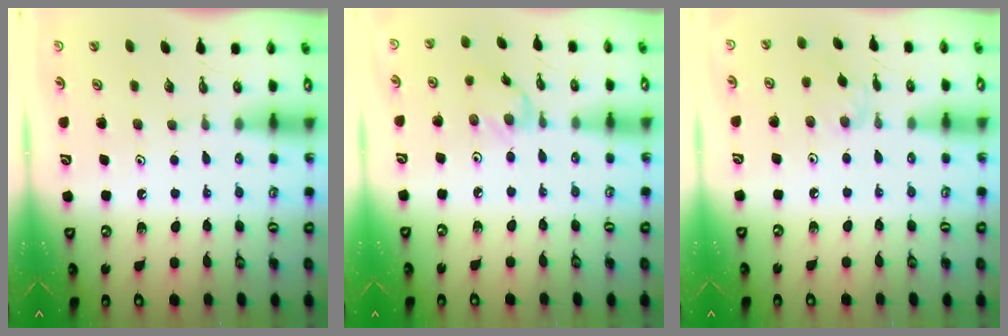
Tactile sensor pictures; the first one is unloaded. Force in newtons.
{"total": 1.0, "press": 1.0, "slide": 0.3}
{"total": 2.8, "press": 2.8, "slide": 0.5}